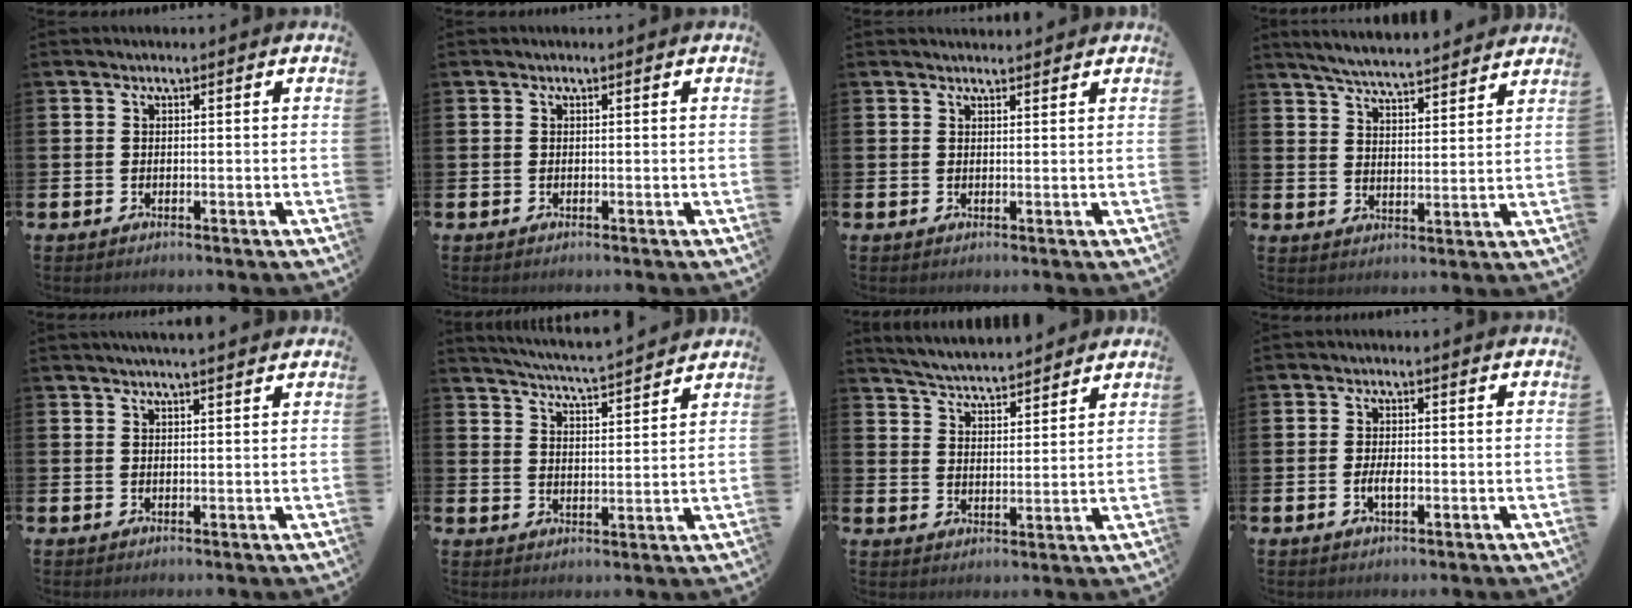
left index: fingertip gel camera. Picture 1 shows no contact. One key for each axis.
{"total": 0.0}
{"total": 1.3, "fx": 1.3, "fy": 0.1, "fz": 0.0, "tx": 0.005, "ty": -0.005, "tz": 0.022}
{"total": 5.6, "fx": 5.6, "fy": 0.1, "fz": 0.7, "tx": -0.031, "ty": -0.036, "tz": 0.098}
{"total": 2.3, "fx": 2.2, "fy": -0.2, "fz": 0.7, "tx": -0.009, "ty": -0.008, "tz": 0.039}
{"total": 5.3, "fx": 5.2, "fy": -0.5, "fz": 0.7, "tx": -0.037, "ty": -0.038, "tz": 0.091}
{"total": 5.0, "fx": 4.9, "fy": 0.2, "fz": 0.2, "tx": -0.027, "ty": -0.032, "tz": 0.088}
{"total": 2.0, "fx": -0.4, "fy": 0.8, "fz": 1.8, "tx": -0.032, "ty": -0.001, "tz": -0.008}